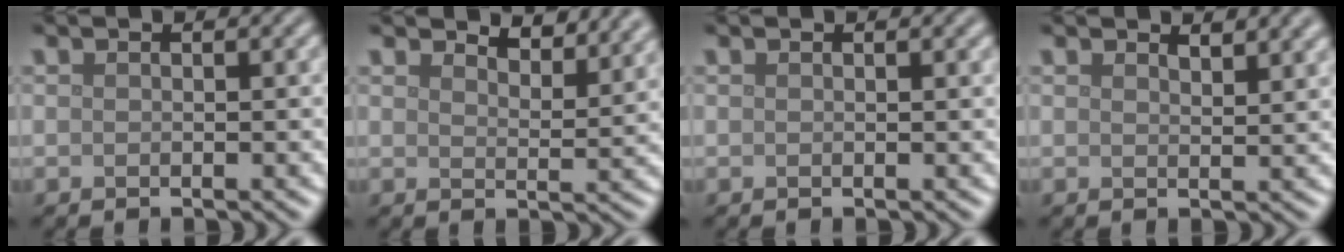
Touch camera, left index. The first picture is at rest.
{"total": 4.2, "force": [4.0, 0.7, 1.2], "torque": [-0.024, -0.003, 0.052]}
{"total": 0.5, "force": [0.4, 0.1, 0.3], "torque": [-0.001, 0.002, 0.008]}
{"total": 2.0, "force": [1.8, 0.4, 0.9], "torque": [-0.009, 0.001, 0.031]}